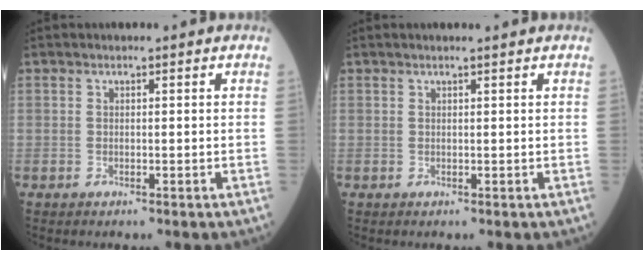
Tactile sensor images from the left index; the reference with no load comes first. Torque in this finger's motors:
{"motor_torque": [0.08, 0.12, 0.00, 0.00]}